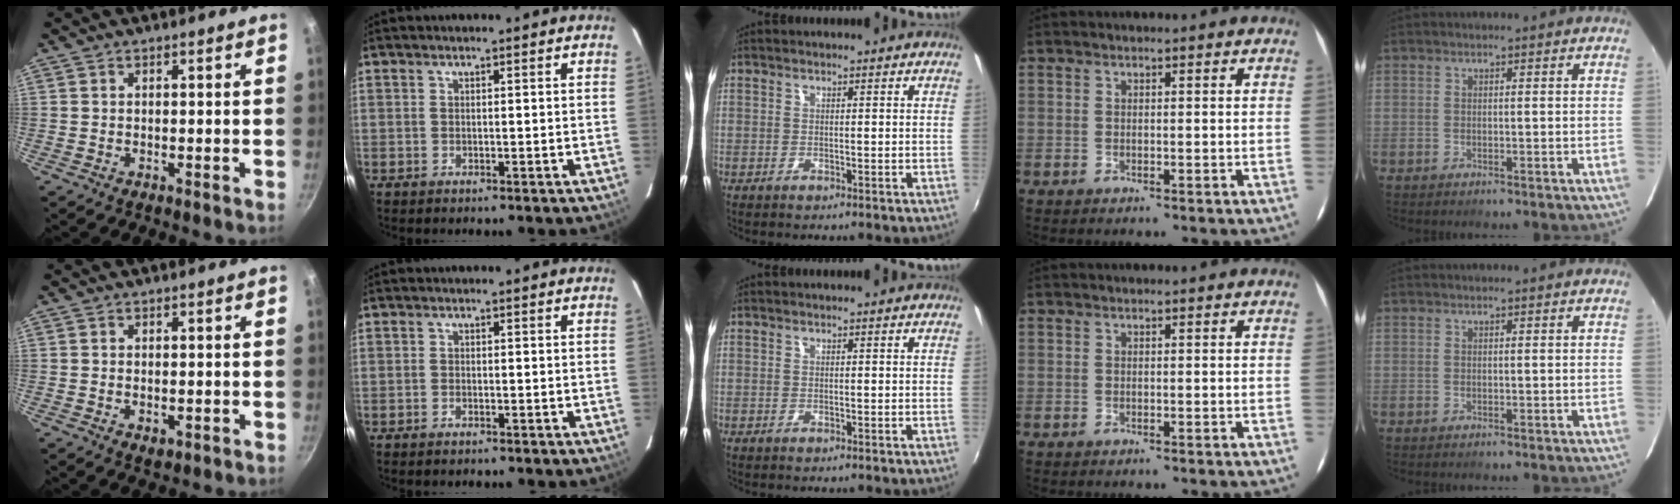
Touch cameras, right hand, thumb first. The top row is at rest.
{"thumb": {"total": 1.8, "force": [-0.3, 1.1, 1.3], "torque": [-0.021, -0.005, -0.003]}, "index": {"total": 0.8, "force": [-0.6, 0.3, 0.3], "torque": [-0.006, 0.001, -0.012]}}